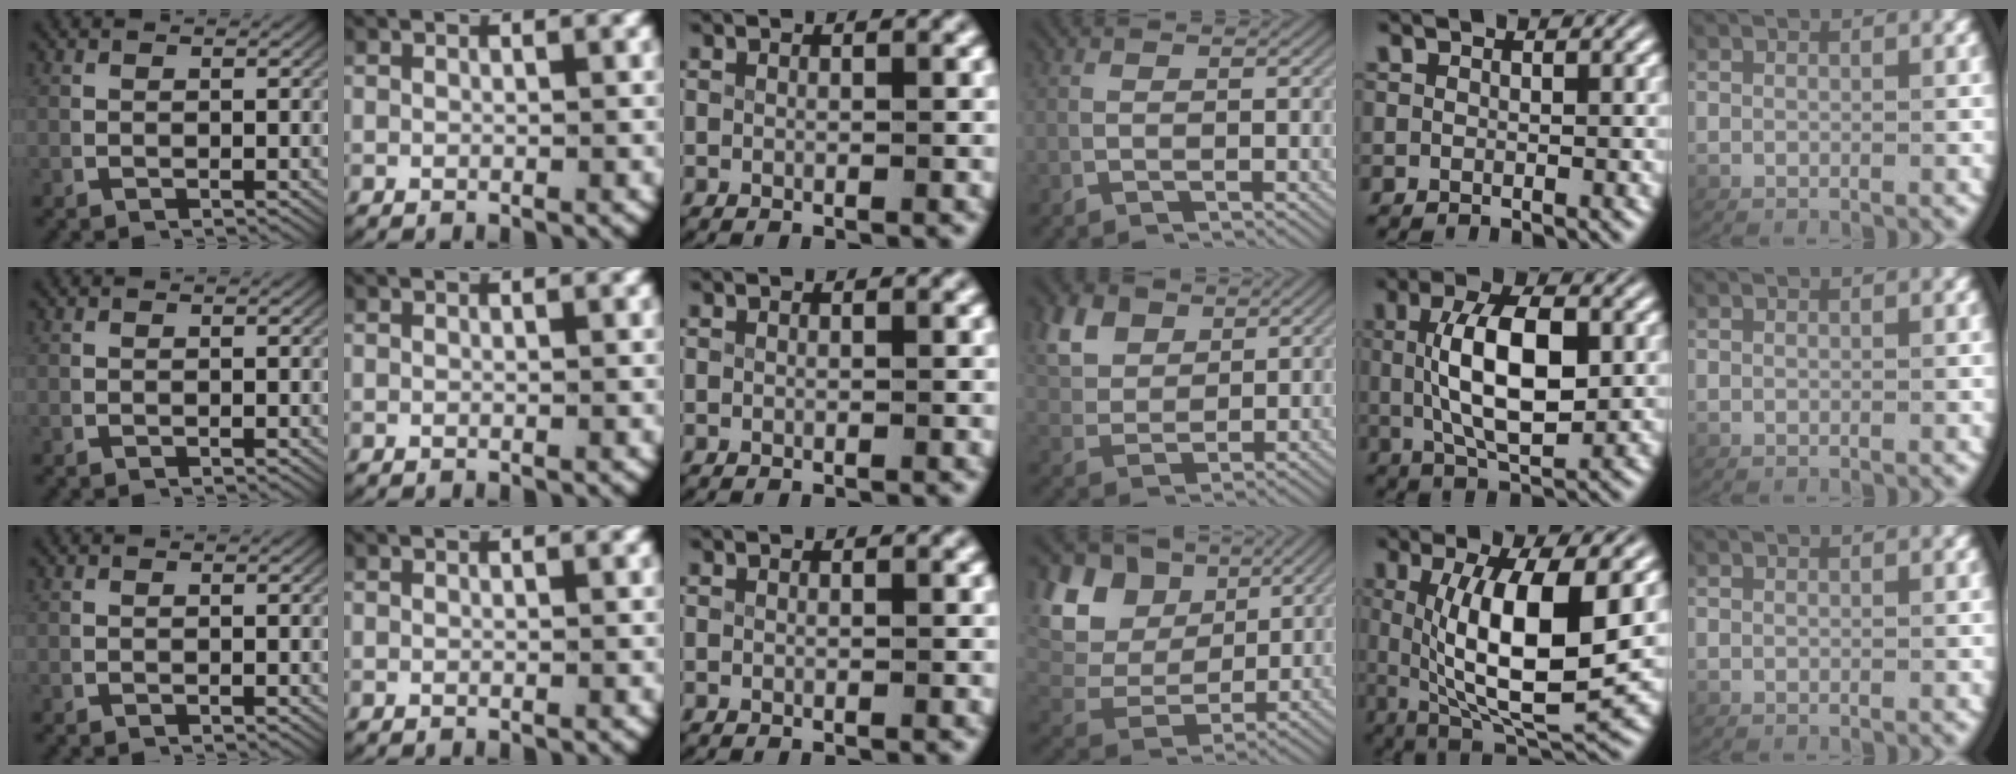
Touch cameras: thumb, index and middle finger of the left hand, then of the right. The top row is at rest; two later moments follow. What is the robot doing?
{"motion": "lift_and_place", "object": "card"}